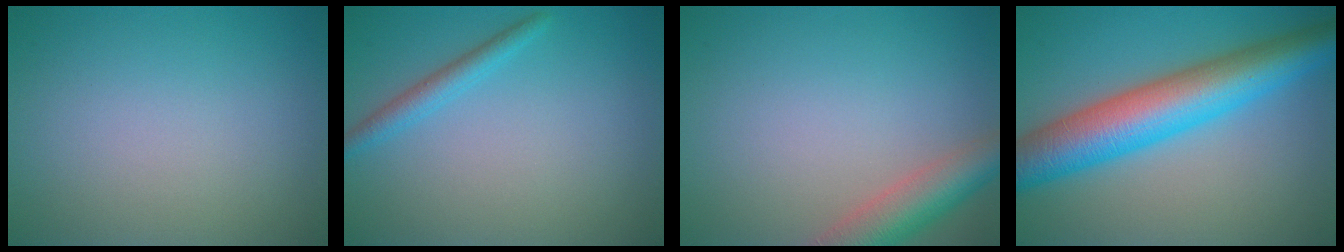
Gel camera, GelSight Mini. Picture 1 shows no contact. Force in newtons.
{"total": 1.9, "press": 1.9, "slide": 0.1}
{"total": 4.8, "press": 4.8, "slide": 0.2}
{"total": 9.5, "press": 9.5, "slide": 0.1}